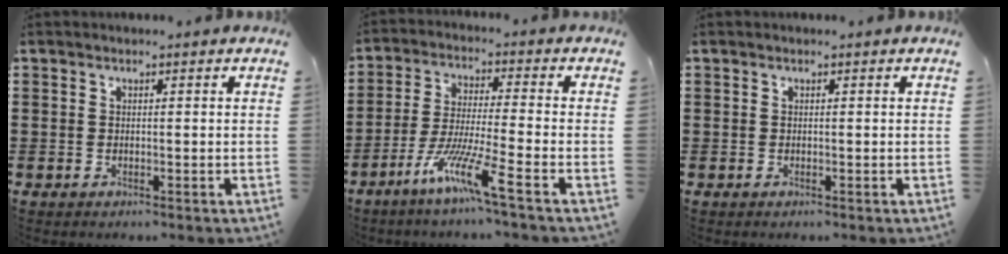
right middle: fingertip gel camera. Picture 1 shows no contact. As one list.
[{"total": 8.9, "force": [-6.0, 0.1, 6.6], "torque": [-0.138, -0.011, -0.118]}, {"total": 0.0}]